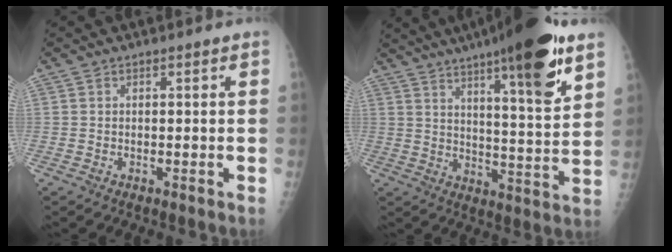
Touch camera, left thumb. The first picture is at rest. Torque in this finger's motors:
{"motor_torque": [2.02, 1.25, 1.74, -1.03, 0.45]}